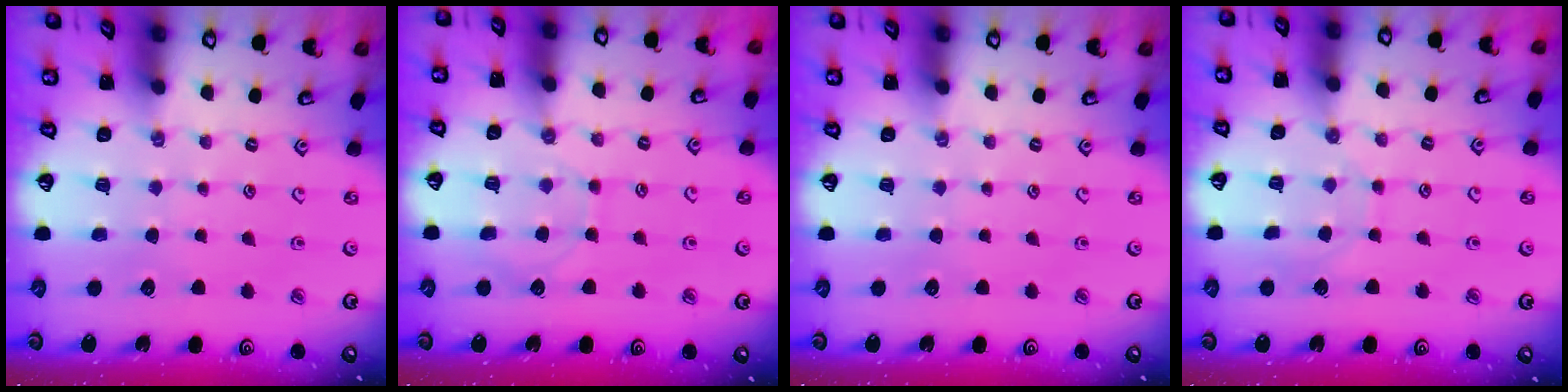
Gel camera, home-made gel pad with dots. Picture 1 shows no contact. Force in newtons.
{"total": 7.0, "press": 6.9, "slide": 0.7}
{"total": 0.0}
{"total": 4.8, "press": 4.8, "slide": 0.2}